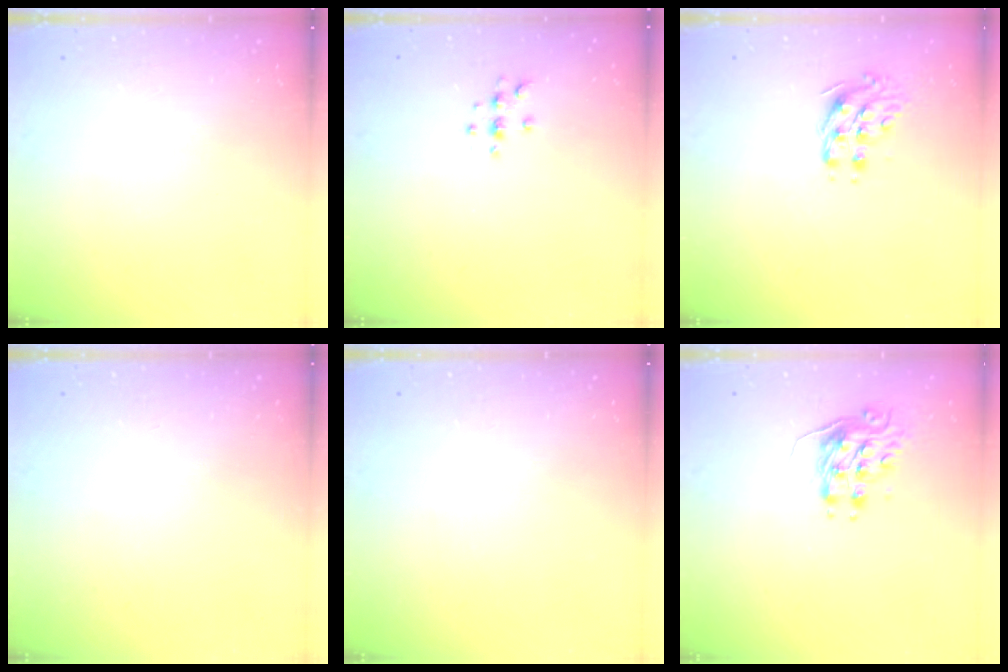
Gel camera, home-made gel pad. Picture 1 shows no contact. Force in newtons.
{"total": 3.0, "press": 3.0, "slide": 0.4}
{"total": 9.3, "press": 9.3, "slide": 0.2}
{"total": 0.0}
{"total": 0.0}
{"total": 8.2, "press": 8.2, "slide": 0.1}